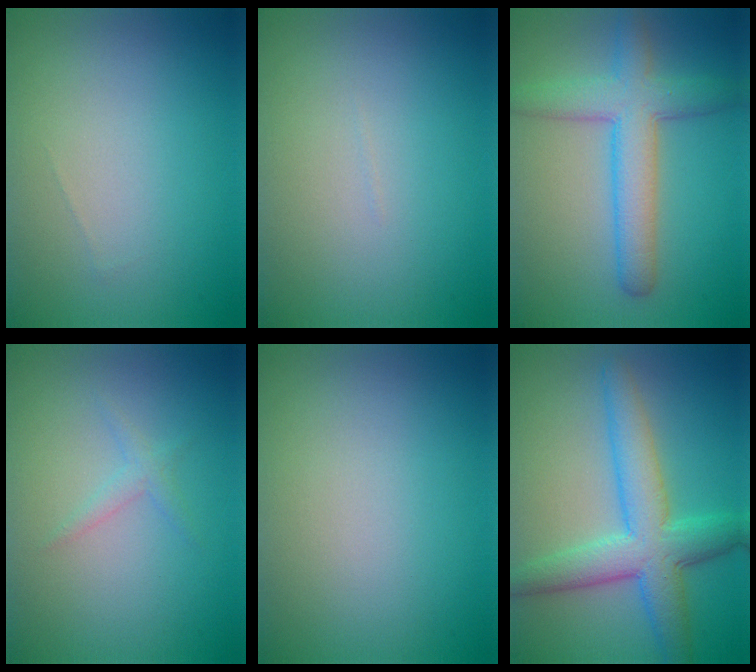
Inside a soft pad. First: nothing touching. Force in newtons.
{"total": 0.0}
{"total": 5.6, "press": 5.6, "slide": 0.1}
{"total": 1.1, "press": 1.1, "slide": 0.0}
{"total": 0.0}
{"total": 6.5, "press": 6.5, "slide": 0.1}